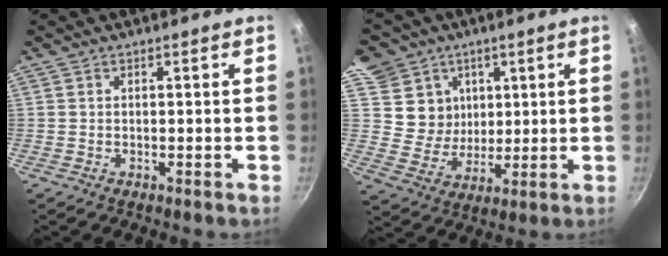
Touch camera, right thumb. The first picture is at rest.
{"total": 11.3, "force": [4.7, 9.7, 3.3], "torque": [-0.033, -0.030, 0.088]}